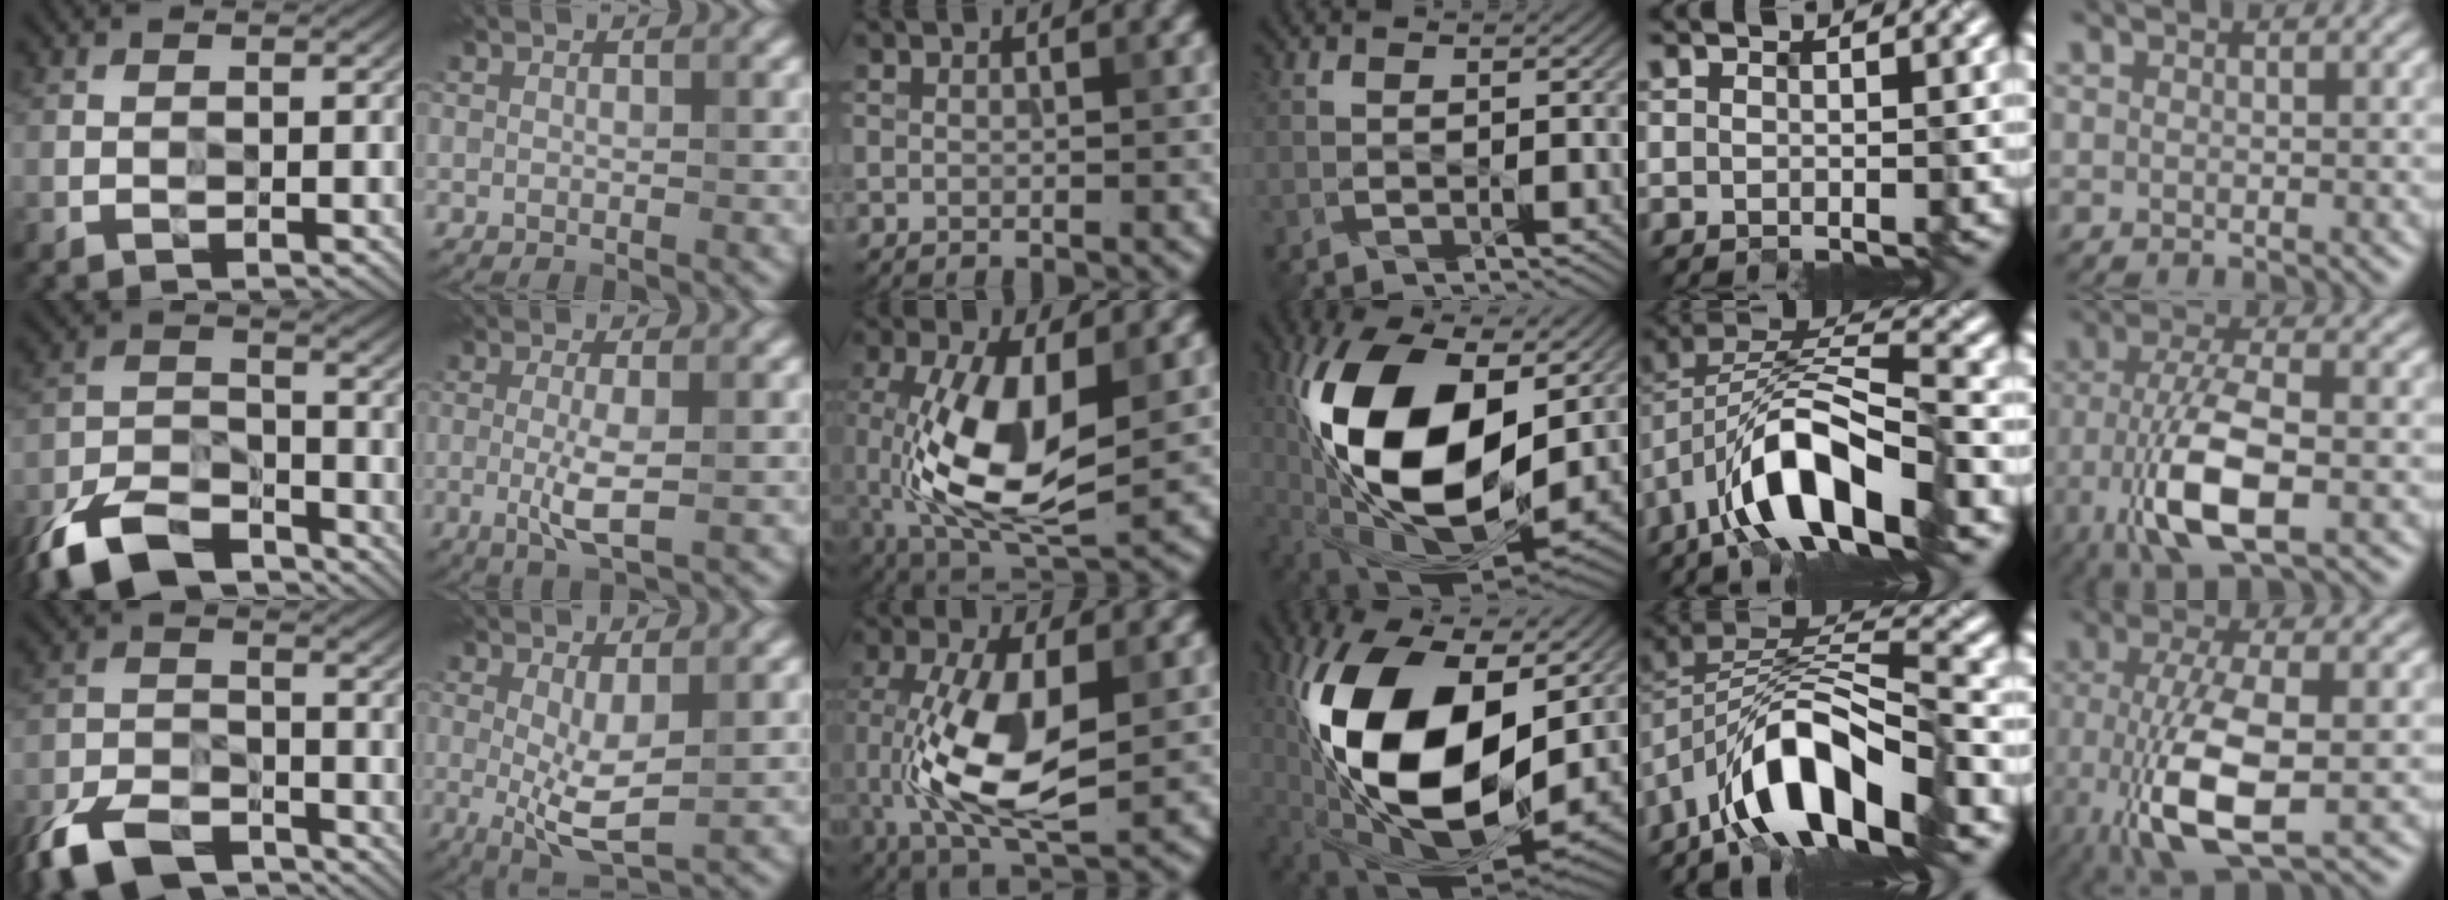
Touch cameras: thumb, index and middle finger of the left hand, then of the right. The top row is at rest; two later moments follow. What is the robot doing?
{"motion": "insert", "object": "pen cap and body"}